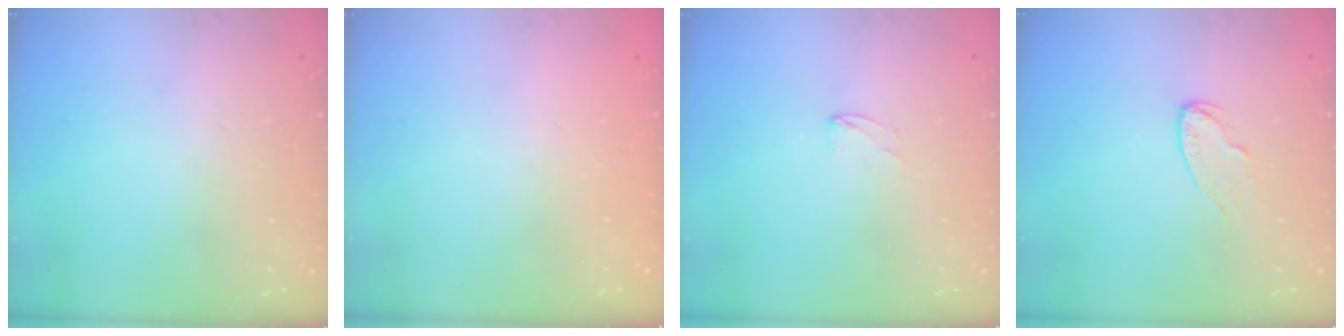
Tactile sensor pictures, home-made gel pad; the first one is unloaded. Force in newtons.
{"total": 0.0}
{"total": 1.7, "press": 1.7, "slide": 0.1}
{"total": 5.4, "press": 5.3, "slide": 0.6}